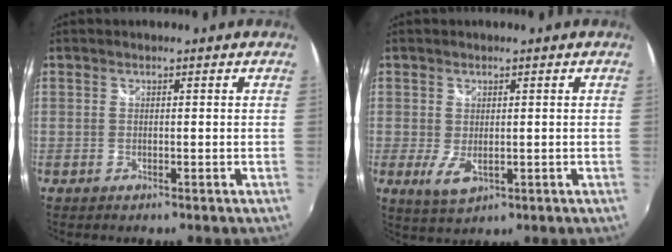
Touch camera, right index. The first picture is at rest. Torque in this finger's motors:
{"motor_torque": [0.43, 0.41, 0.34, 0.06]}